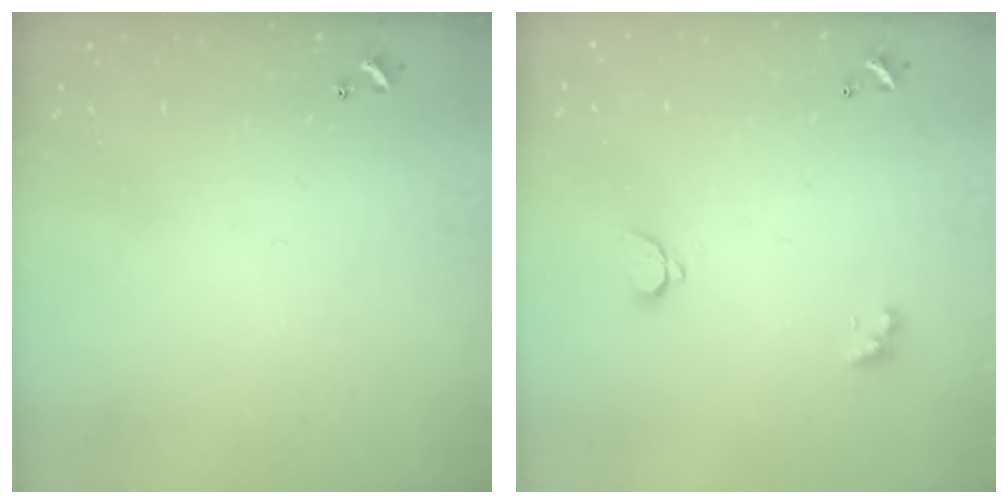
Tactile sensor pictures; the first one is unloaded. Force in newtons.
{"total": 1.7, "press": 1.7, "slide": 0.3}